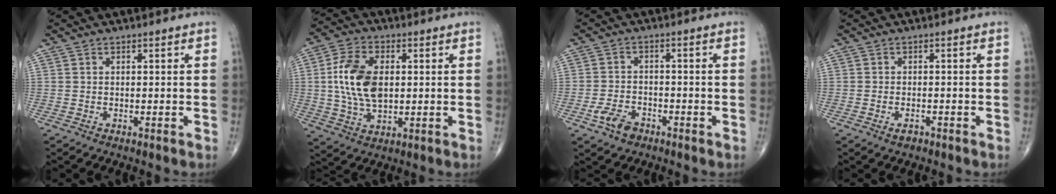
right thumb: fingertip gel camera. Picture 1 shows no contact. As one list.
[{"total": 12.9, "force": [1.1, 7.7, 10.3], "torque": [-0.195, 0.002, 0.023]}, {"total": 5.1, "force": [-2.8, 3.2, 2.8], "torque": [-0.046, 0.015, -0.050]}, {"total": 1.7, "force": [-1.0, 0.9, 1.0], "torque": [-0.020, 0.003, -0.017]}]